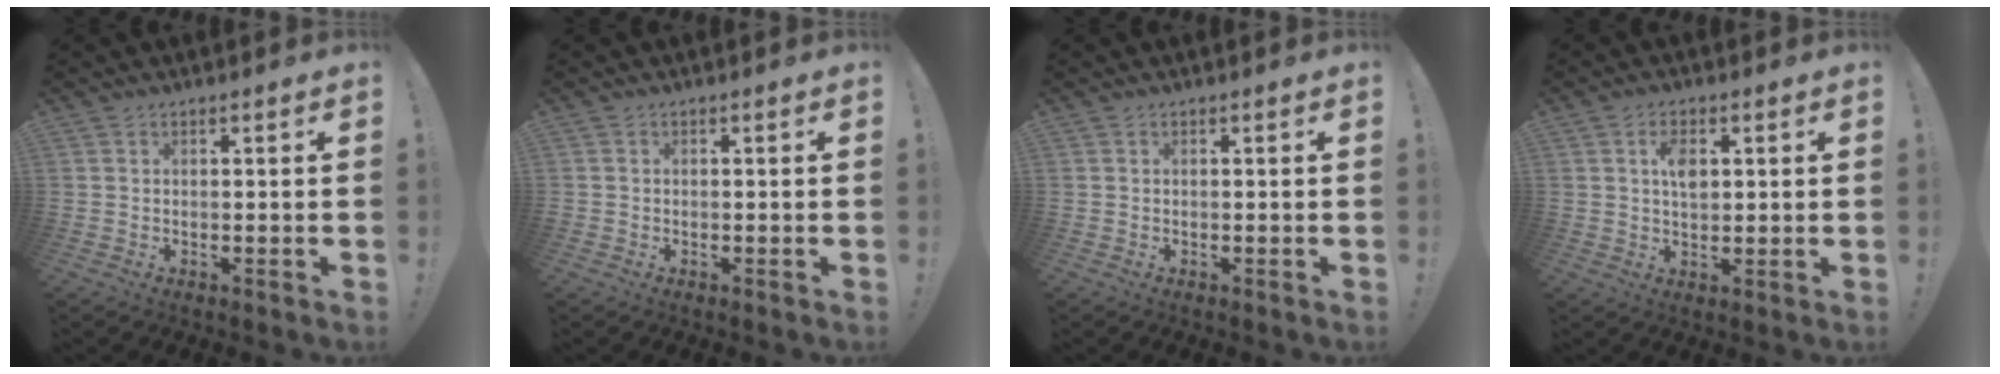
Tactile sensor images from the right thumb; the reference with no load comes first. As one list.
[{"total": 0.7, "force": [-0.2, 0.6, -0.1], "torque": [-0.005, 0.004, -0.003]}, {"total": 0.0}, {"total": 5.8, "force": [1.4, 3.4, 4.4], "torque": [-0.065, -0.001, 0.023]}]